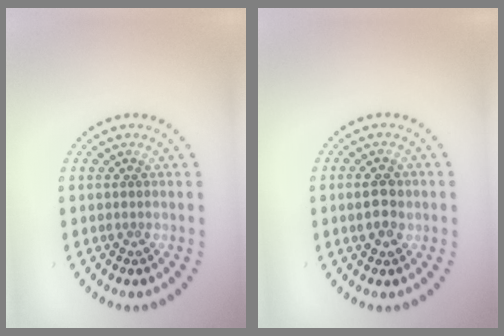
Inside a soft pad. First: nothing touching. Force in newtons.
{"total": 2.6, "press": 2.6, "slide": 0.2}